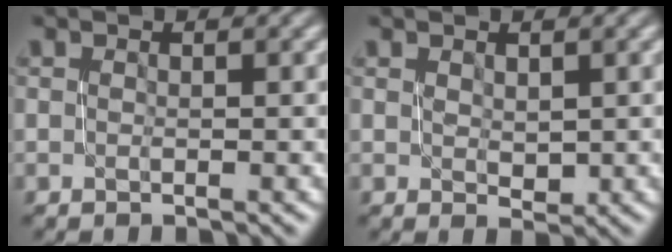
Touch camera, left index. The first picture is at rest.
{"total": 0.9, "force": [0.6, 0.4, 0.4], "torque": [-0.007, 0.000, 0.017]}